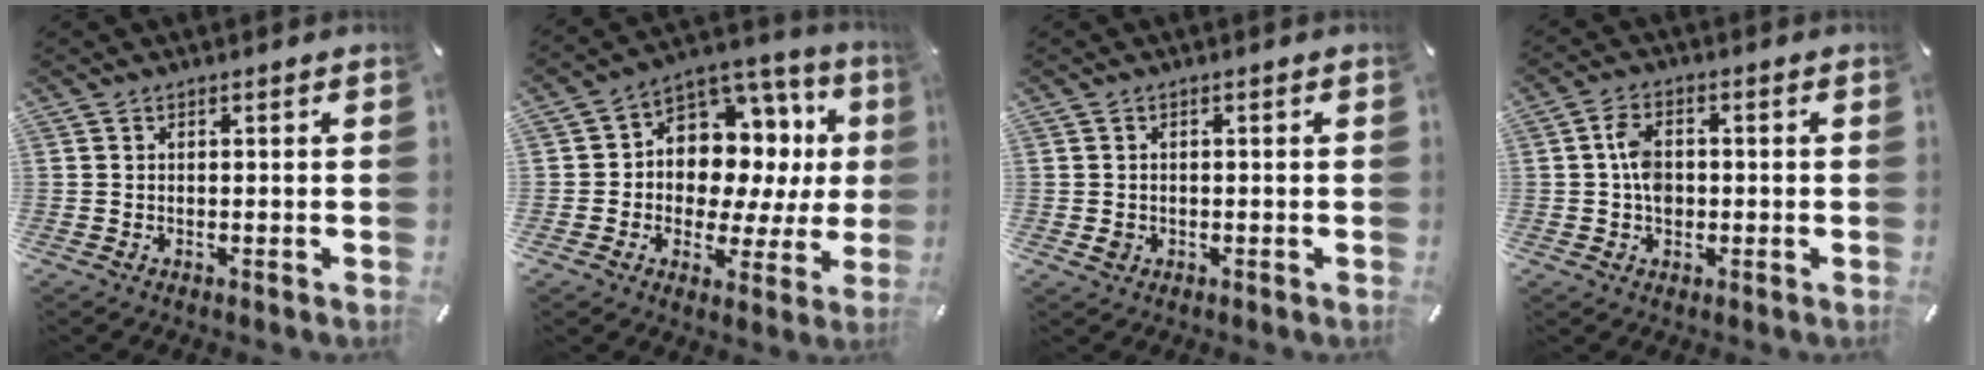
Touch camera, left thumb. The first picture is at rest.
{"total": 12.0, "force": [2.8, 9.9, 6.1], "torque": [-0.089, -0.039, 0.061]}
{"total": 1.6, "force": [-0.3, 1.5, 0.7], "torque": [-0.004, 0.002, -0.009]}
{"total": 5.5, "force": [-0.2, 3.8, 4.0], "torque": [-0.082, 0.009, -0.005]}